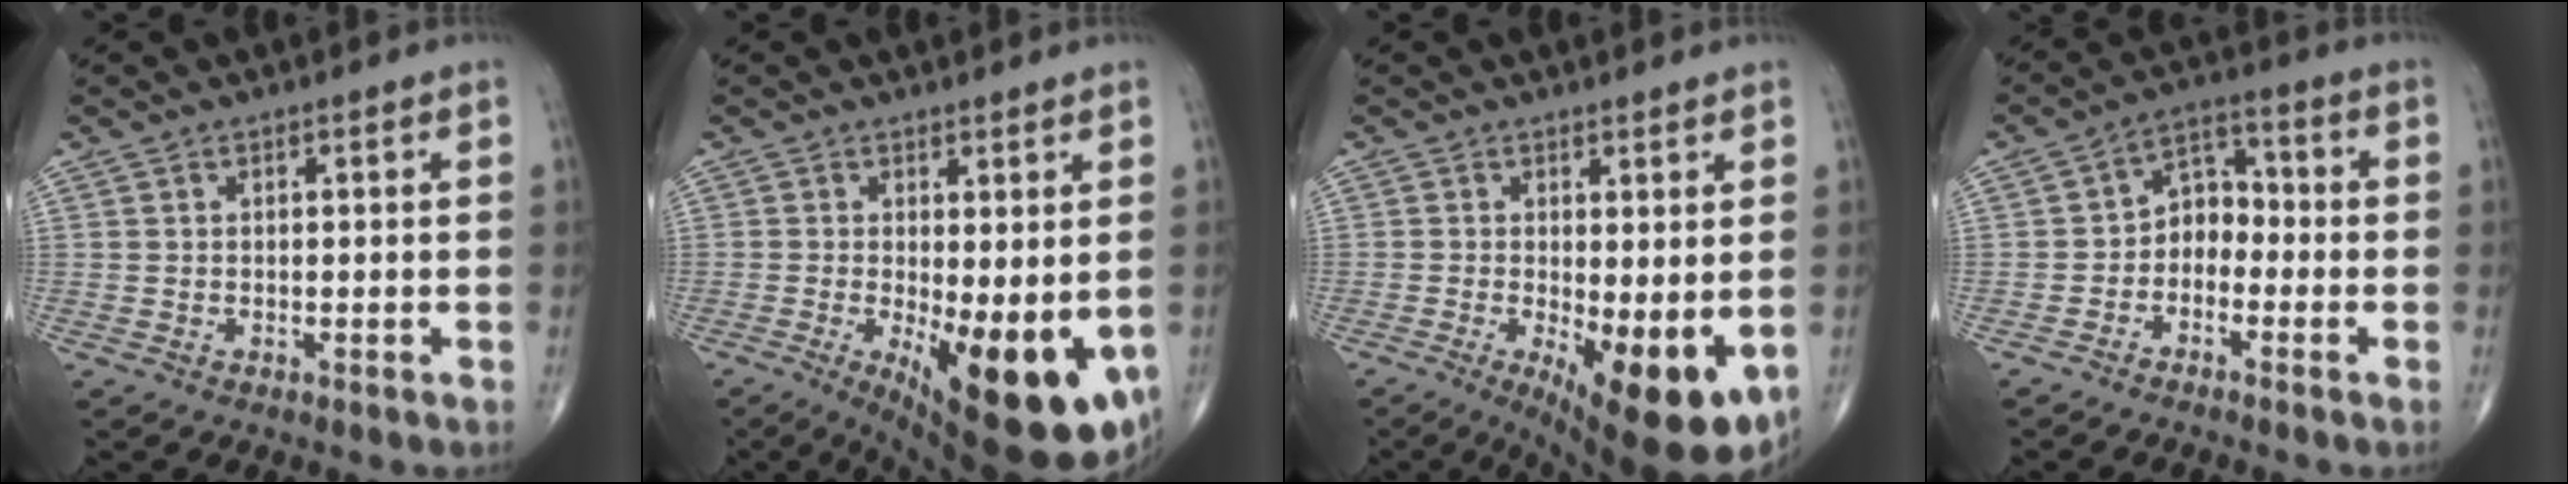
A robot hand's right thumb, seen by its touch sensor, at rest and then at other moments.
{"total": 16.4, "force": [-3.8, 5.6, 14.9], "torque": [-0.176, -0.027, -0.033]}
{"total": 13.0, "force": [-3.0, 4.7, 11.8], "torque": [-0.166, -0.028, -0.030]}
{"total": 4.6, "force": [-1.7, 3.3, 2.6], "torque": [-0.020, 0.032, -0.045]}